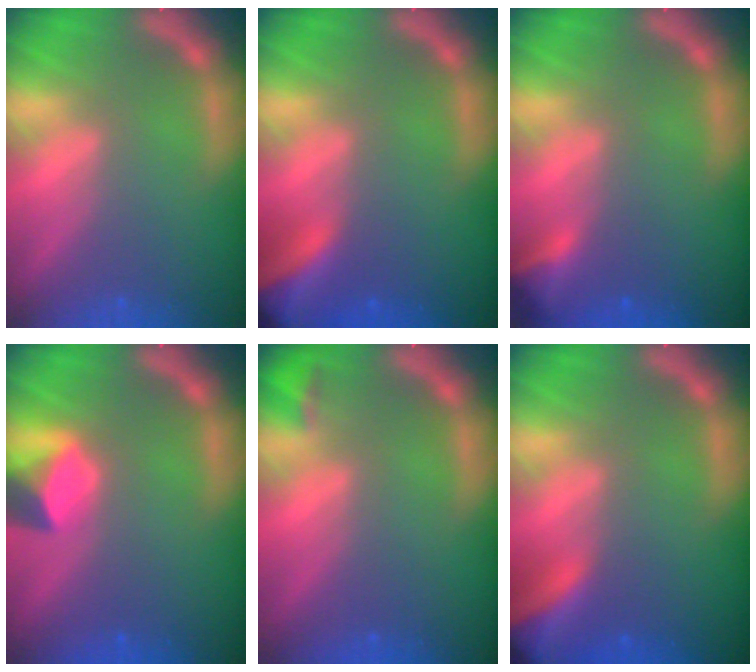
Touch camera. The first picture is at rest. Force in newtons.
{"total": 8.4}
{"total": 2.9}
{"total": 3.4}
{"total": 1.4}
{"total": 8.4}